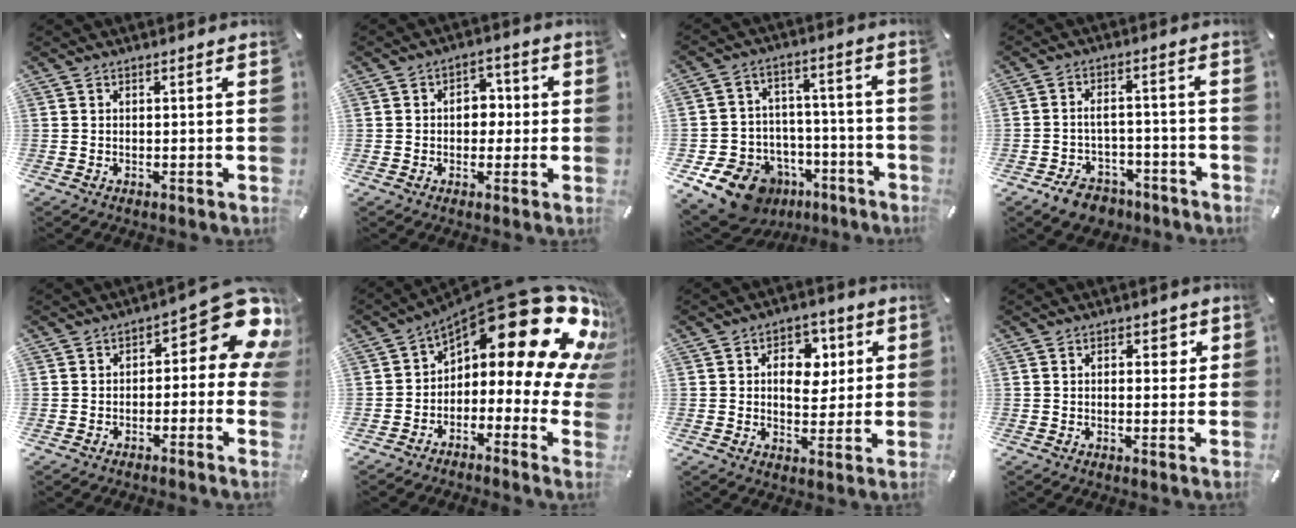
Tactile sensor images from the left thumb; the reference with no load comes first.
{"total": 6.1, "force": [-0.2, 4.7, 3.9], "torque": [-0.047, 0.004, -0.012]}
{"total": 14.2, "force": [-9.1, 9.6, 5.2], "torque": [-0.077, 0.069, -0.145]}
{"total": 7.3, "force": [-4.3, 4.8, 3.3], "torque": [-0.060, 0.033, -0.076]}
{"total": 12.7, "force": [4.4, 5.7, 10.4], "torque": [-0.122, -0.037, 0.072]}
{"total": 24.0, "force": [12.1, 9.5, 18.5], "torque": [-0.260, -0.100, 0.206]}
{"total": 9.3, "force": [2.1, 6.9, 5.9], "torque": [-0.067, -0.005, 0.029]}
{"total": 3.1, "force": [0.7, 2.0, 2.3], "torque": [-0.025, 0.001, 0.002]}